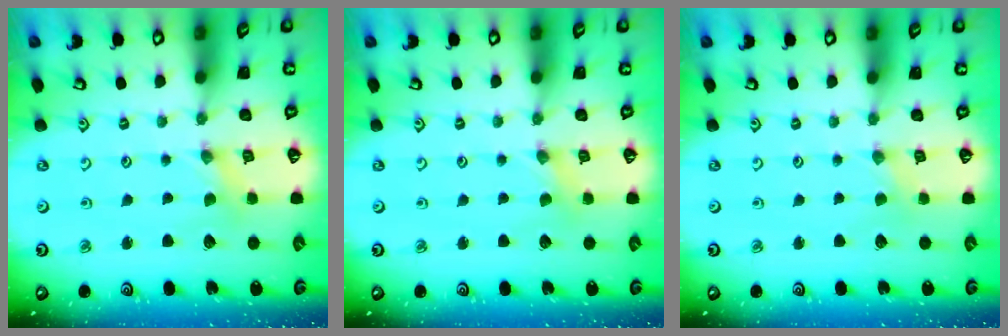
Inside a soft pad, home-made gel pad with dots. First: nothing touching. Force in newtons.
{"total": 1.6, "press": 1.5, "slide": 0.3}
{"total": 0.0}